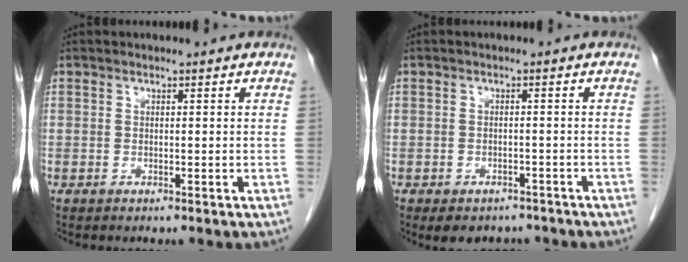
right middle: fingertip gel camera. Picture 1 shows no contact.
{"total": 6.5, "force": [-5.2, 3.4, 1.9], "torque": [-0.016, 0.010, -0.067]}